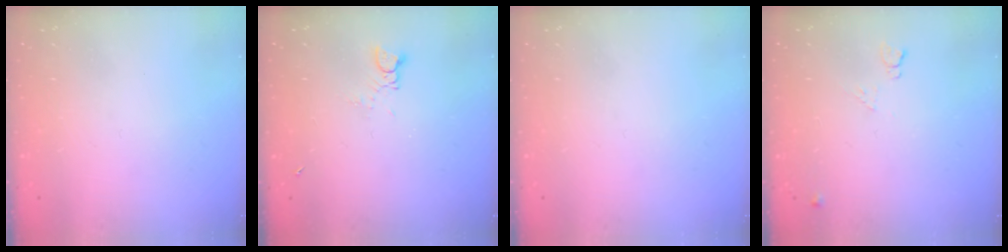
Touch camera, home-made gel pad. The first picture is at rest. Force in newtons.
{"total": 1.4, "press": 1.4, "slide": 0.2}
{"total": 0.0}
{"total": 5.2, "press": 5.1, "slide": 1.2}